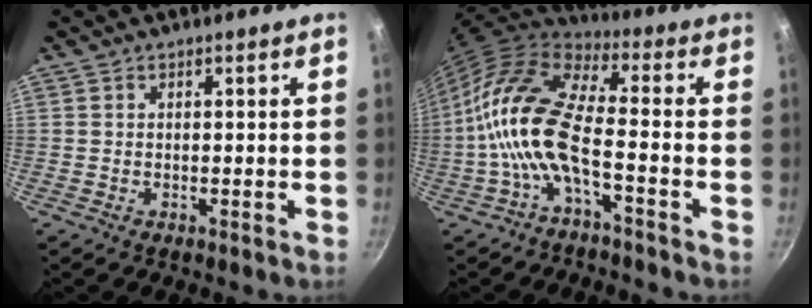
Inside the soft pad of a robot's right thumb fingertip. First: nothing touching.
{"total": 14.3, "force": [-3.6, 5.4, 12.7], "torque": [-0.254, 0.037, -0.084]}